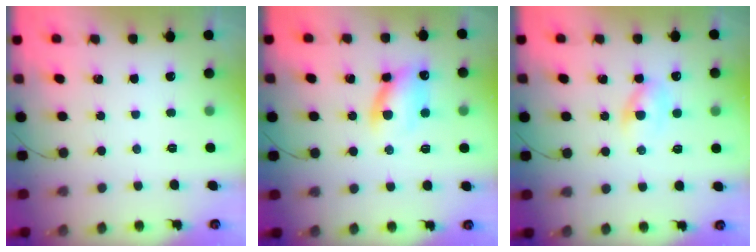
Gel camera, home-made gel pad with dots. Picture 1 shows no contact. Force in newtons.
{"total": 11.0, "press": 10.9, "slide": 1.5}
{"total": 3.3, "press": 3.1, "slide": 1.2}